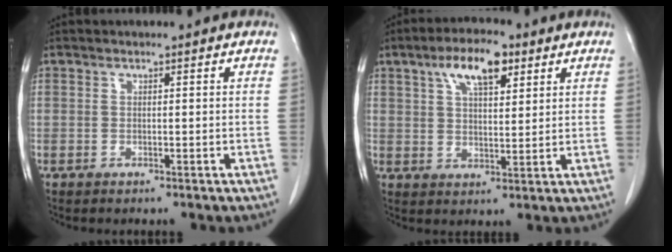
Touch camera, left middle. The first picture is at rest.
{"total": 8.1, "force": [4.4, 2.9, 6.2], "torque": [-0.114, 0.014, 0.076]}